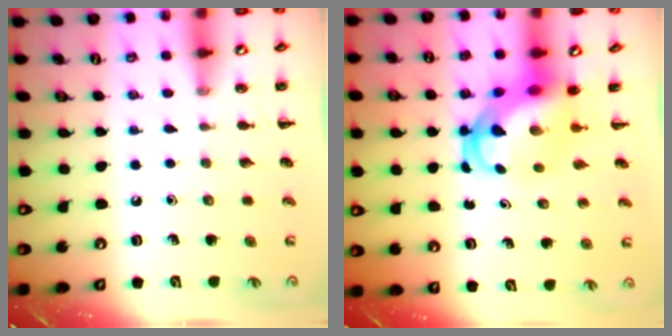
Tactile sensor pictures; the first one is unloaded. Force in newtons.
{"total": 4.9, "press": 4.8, "slide": 1.0}